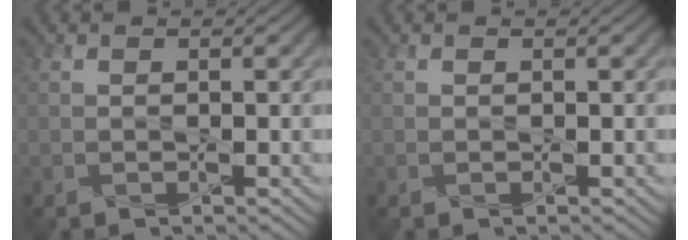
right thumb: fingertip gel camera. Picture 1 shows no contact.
{"total": 0.0}